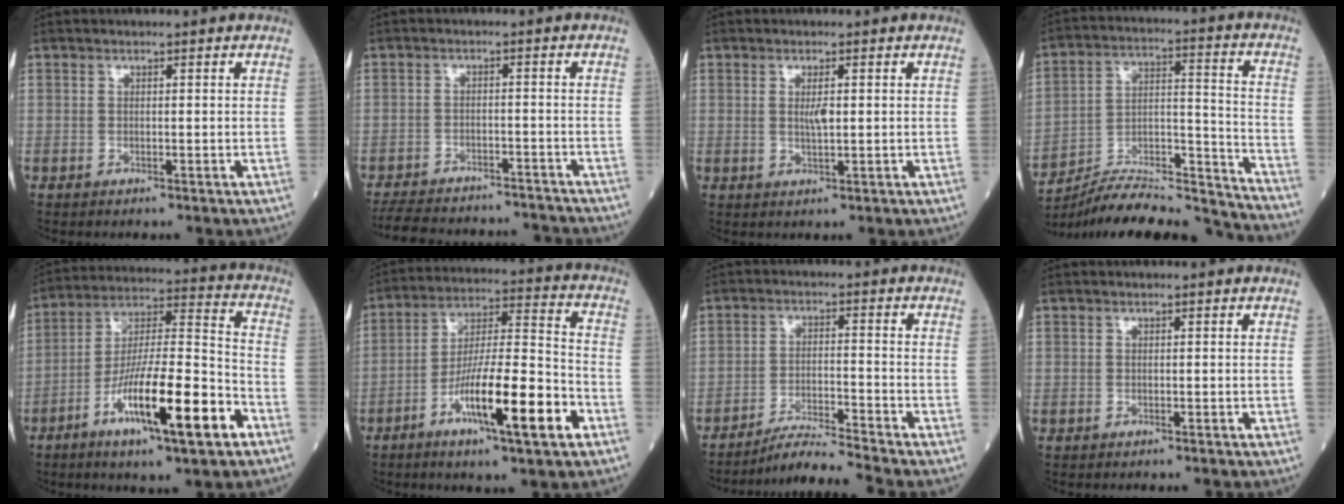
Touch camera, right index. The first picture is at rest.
{"total": 16.5, "force": [-15.2, 4.2, 4.8], "torque": [-0.111, -0.003, -0.205]}
{"total": 1.3, "force": [0.2, 0.2, 1.2], "torque": [-0.025, 0.000, 0.002]}
{"total": 21.4, "force": [-20.6, 1.0, 5.4], "torque": [-0.089, 0.026, -0.323]}
{"total": 17.9, "force": [-8.2, 2.0, 15.8], "torque": [-0.289, -0.015, -0.140]}
{"total": 15.9, "force": [-7.0, 1.5, 14.2], "torque": [-0.250, -0.009, -0.118]}
{"total": 8.2, "force": [-7.6, -2.5, 1.9], "torque": [-0.033, -0.015, -0.138]}
{"total": 0.0}